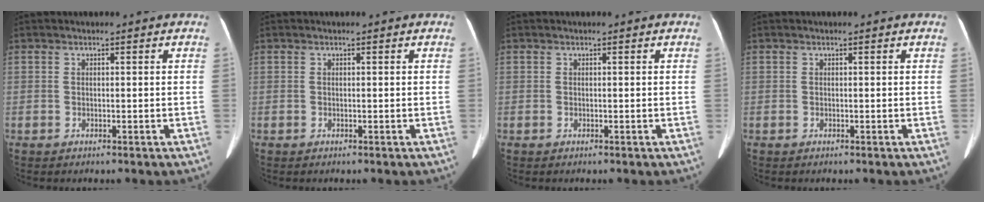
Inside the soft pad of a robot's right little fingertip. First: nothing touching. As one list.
[{"total": 0.0}, {"total": 0.0}, {"total": 0.0}]